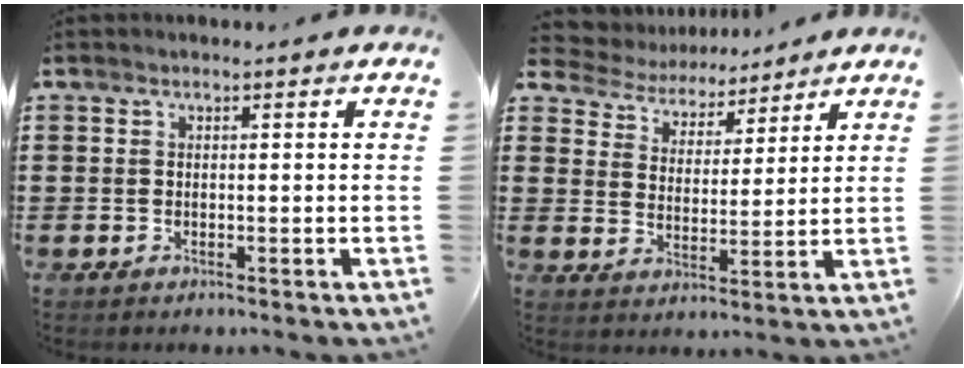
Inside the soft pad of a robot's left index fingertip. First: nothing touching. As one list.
[{"total": 4.9, "force": [4.6, 1.6, 0.1], "torque": [-0.034, -0.028, 0.078]}]